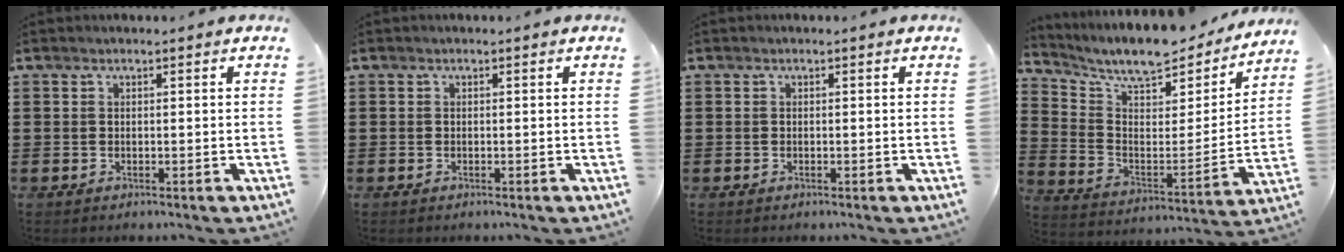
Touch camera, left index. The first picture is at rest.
{"total": 0.0}
{"total": 0.0}
{"total": 8.8, "force": [7.8, 1.8, 3.6], "torque": [-0.099, -0.058, 0.131]}